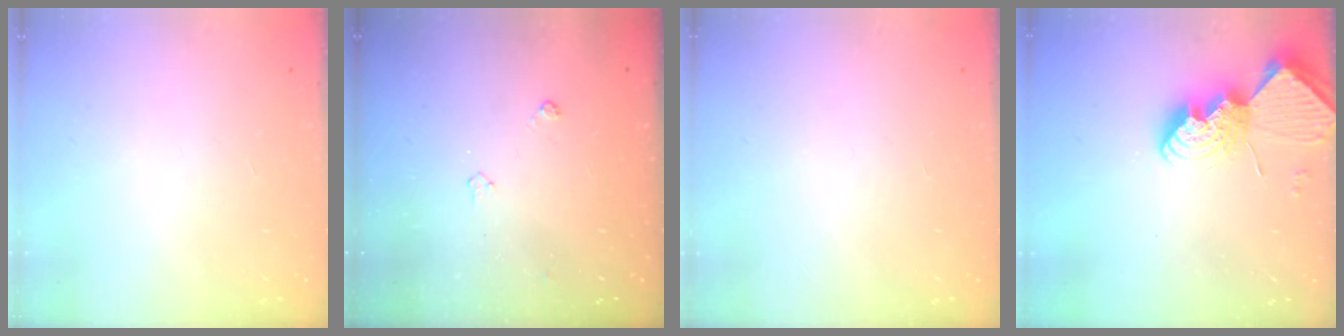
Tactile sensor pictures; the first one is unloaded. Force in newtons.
{"total": 3.6, "press": 3.6, "slide": 0.6}
{"total": 0.0}
{"total": 12.9, "press": 12.9, "slide": 0.7}